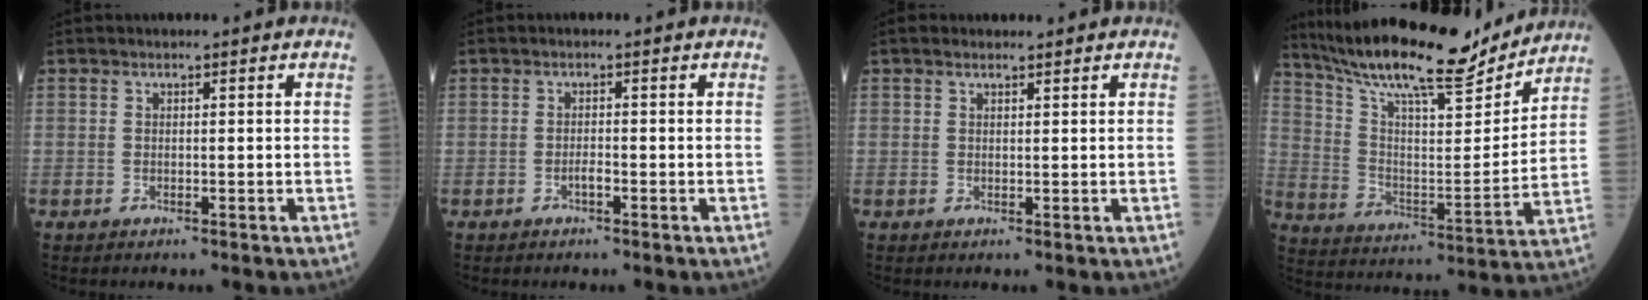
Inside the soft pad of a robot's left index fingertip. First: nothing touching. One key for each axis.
{"total": 1.0, "fx": -0.6, "fy": 0.1, "fz": 0.8, "tx": -0.015, "ty": 0.002, "tz": -0.011}
{"total": 1.3, "fx": 1.1, "fy": 0.5, "fz": 0.5, "tx": -0.016, "ty": 0.013, "tz": 0.019}
{"total": 20.9, "fx": 18.6, "fy": 2.6, "fz": 9.1, "tx": -0.168, "ty": -0.008, "tz": 0.299}